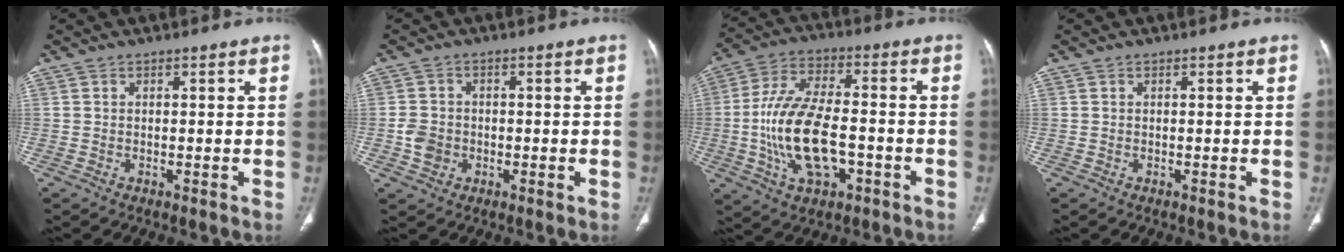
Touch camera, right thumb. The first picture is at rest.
{"total": 4.1, "force": [-0.9, 3.5, 1.9], "torque": [-0.023, 0.008, -0.015]}
{"total": 15.9, "force": [-3.5, 8.1, 13.3], "torque": [-0.259, 0.022, -0.060]}
{"total": 0.0}